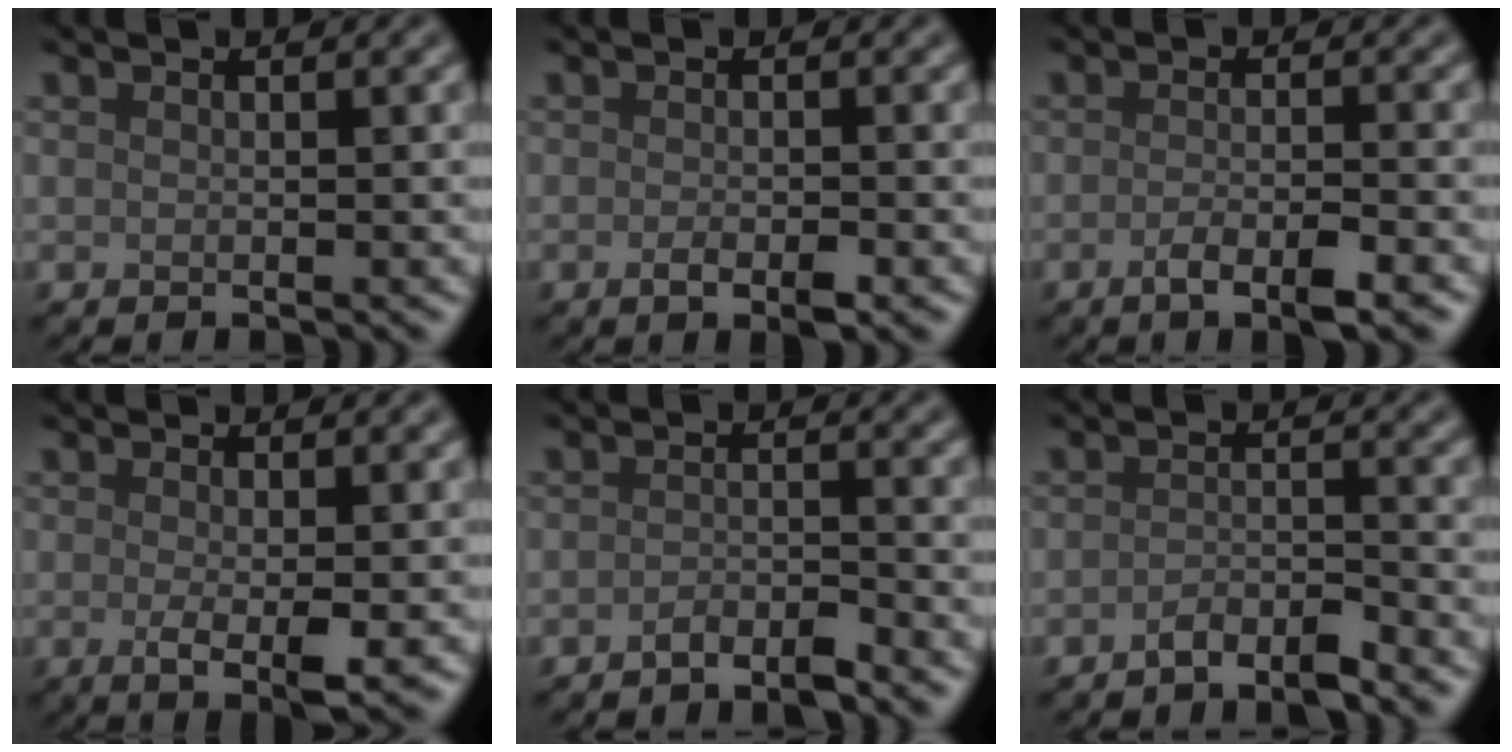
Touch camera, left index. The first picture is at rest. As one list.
[{"total": 1.9, "force": [-0.8, 0.6, 1.6], "torque": [-0.028, -0.005, -0.015]}, {"total": 3.4, "force": [-1.7, 0.8, 2.8], "torque": [-0.049, 0.000, -0.034]}, {"total": 3.1, "force": [-0.3, 0.5, 3.0], "torque": [-0.053, -0.011, -0.004]}, {"total": 2.0, "force": [-1.6, 0.4, 1.2], "torque": [-0.018, 0.004, -0.033]}, {"total": 2.5, "force": [-2.1, 0.5, 1.4], "torque": [-0.021, 0.004, -0.042]}]